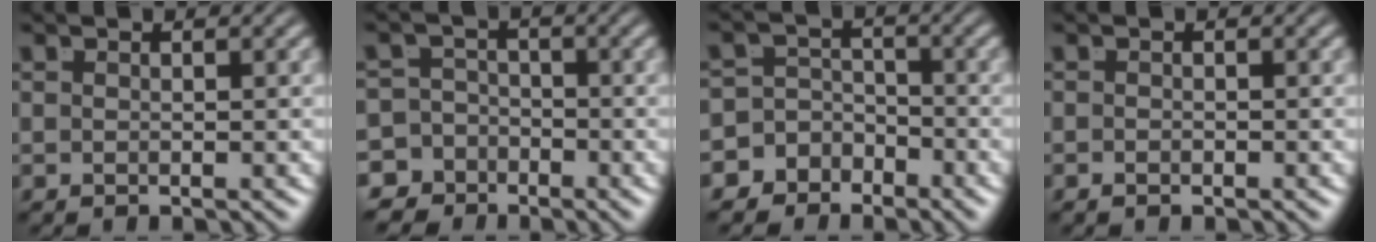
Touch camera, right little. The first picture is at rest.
{"total": 8.8, "force": [-4.3, 7.4, 1.8], "torque": [-0.048, -0.043, -0.076]}
{"total": 7.8, "force": [-3.9, 6.4, 2.1], "torque": [-0.053, -0.028, -0.068]}
{"total": 0.9, "force": [-0.7, -0.5, 0.1], "torque": [-0.001, -0.010, -0.007]}